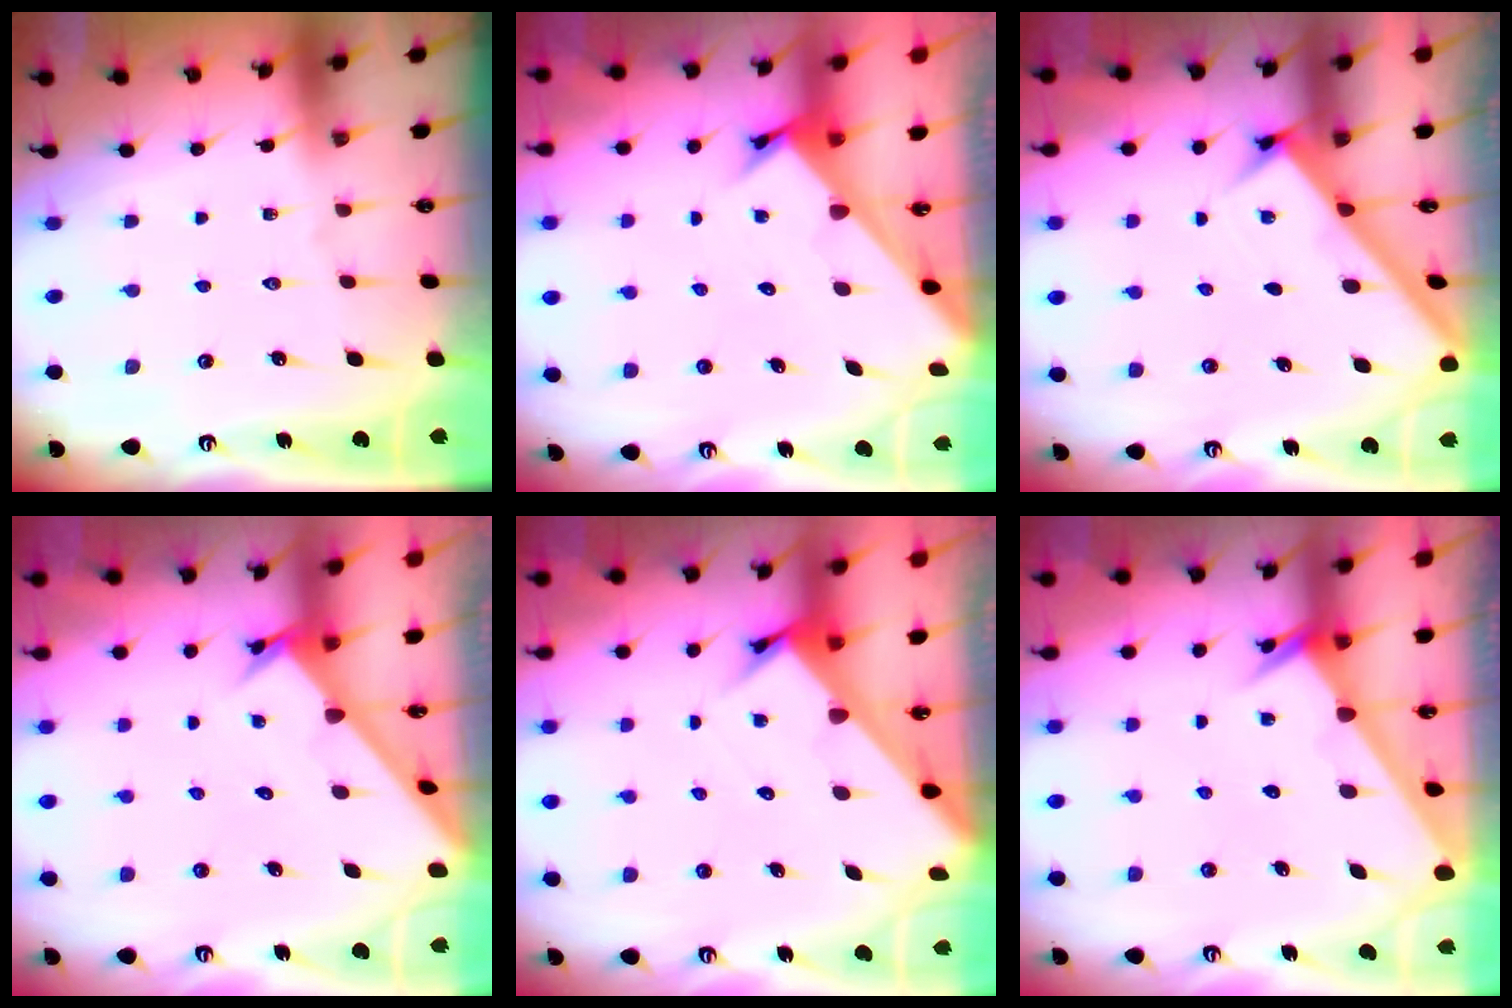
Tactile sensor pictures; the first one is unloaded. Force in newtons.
{"total": 2.7, "press": 2.7, "slide": 0.3}
{"total": 2.6, "press": 2.6, "slide": 0.3}
{"total": 2.4, "press": 2.4, "slide": 0.1}
{"total": 3.0, "press": 3.0, "slide": 0.1}
{"total": 2.5, "press": 2.5, "slide": 0.1}